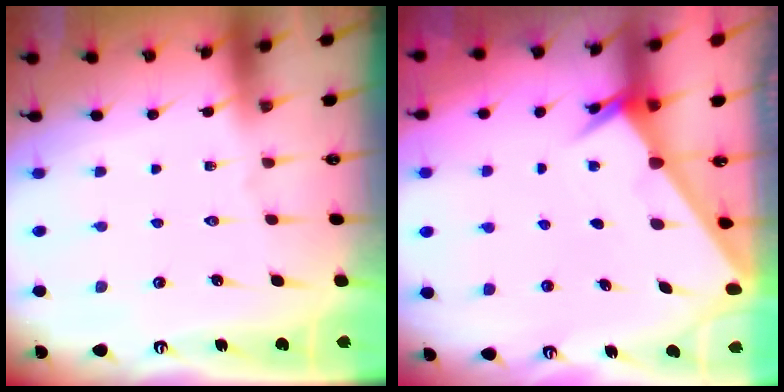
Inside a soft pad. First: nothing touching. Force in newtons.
{"total": 2.0, "press": 2.0, "slide": 0.1}